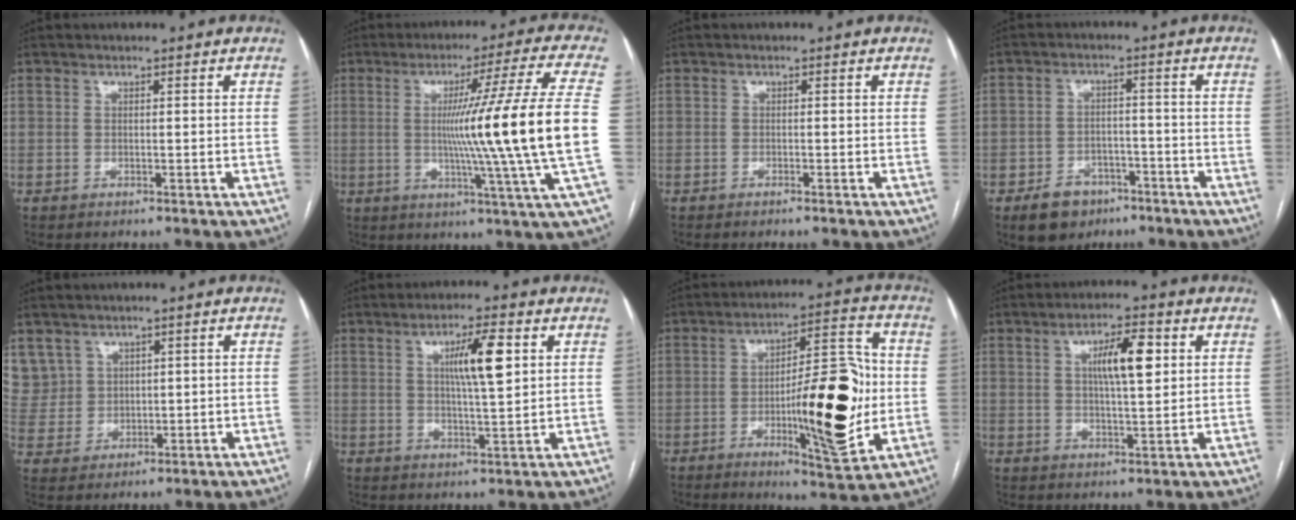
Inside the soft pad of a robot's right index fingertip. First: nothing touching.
{"total": 19.2, "force": [-0.5, -3.2, 18.9], "torque": [-0.273, -0.013, -0.024]}
{"total": 0.9, "force": [-0.8, -0.2, 0.5], "torque": [-0.009, 0.001, -0.012]}
{"total": 6.4, "force": [-4.0, 4.5, 2.3], "torque": [-0.043, 0.005, -0.056]}
{"total": 8.4, "force": [4.2, 7.2, 0.8], "torque": [-0.035, 0.029, 0.107]}
{"total": 7.7, "force": [2.4, 0.8, 7.3], "torque": [-0.125, 0.005, 0.041]}
{"total": 17.6, "force": [-2.5, 3.7, 17.0], "torque": [-0.256, 0.008, -0.031]}
{"total": 7.6, "force": [2.2, 1.7, 7.1], "torque": [-0.120, 0.012, 0.038]}